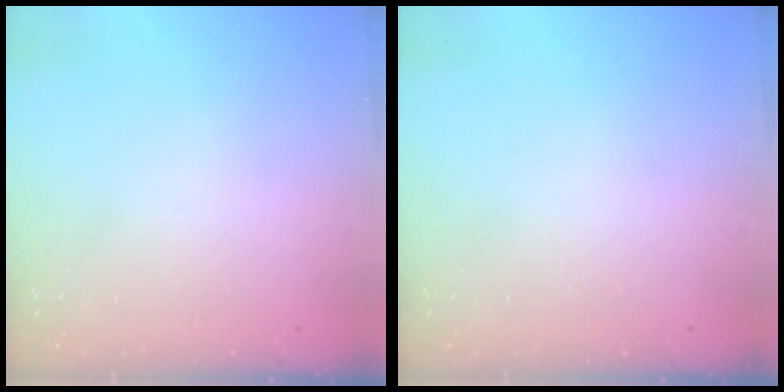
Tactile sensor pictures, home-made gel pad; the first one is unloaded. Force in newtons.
{"total": 0.0}